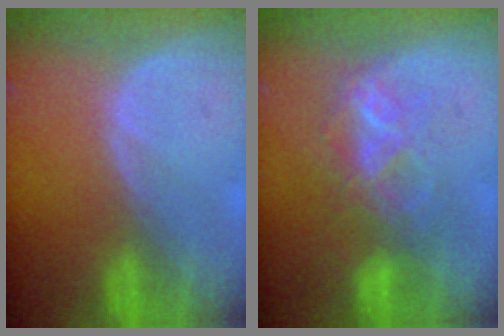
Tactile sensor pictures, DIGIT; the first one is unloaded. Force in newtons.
{"total": 6.1, "press": 6.1, "slide": 0.7}